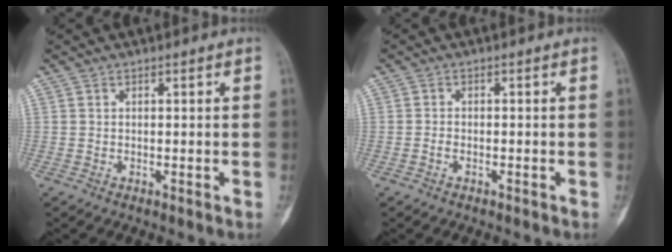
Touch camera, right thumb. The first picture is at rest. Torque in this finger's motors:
{"motor_torque": [-0.23, -0.10, -0.10, -0.05, 0.04]}